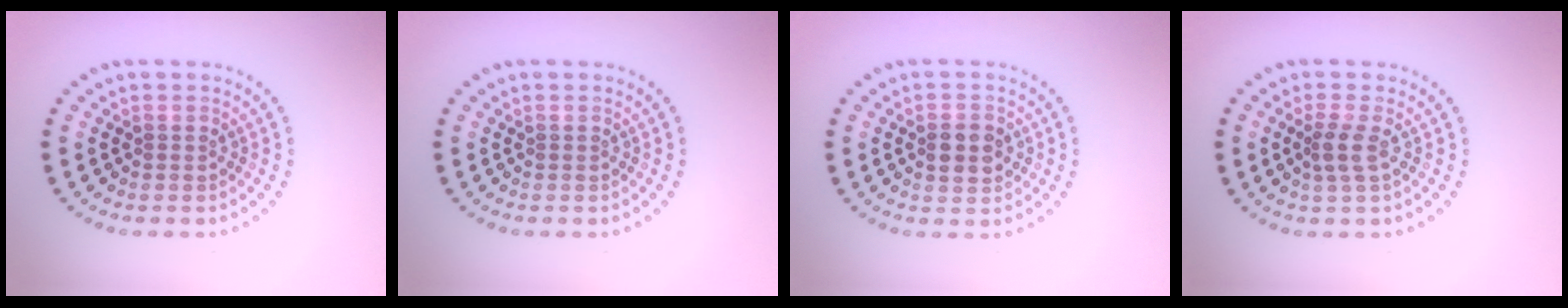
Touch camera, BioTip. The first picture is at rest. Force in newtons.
{"total": 0.0}
{"total": 2.9, "press": 2.9, "slide": 0.1}
{"total": 1.8, "press": 1.4, "slide": 1.1}